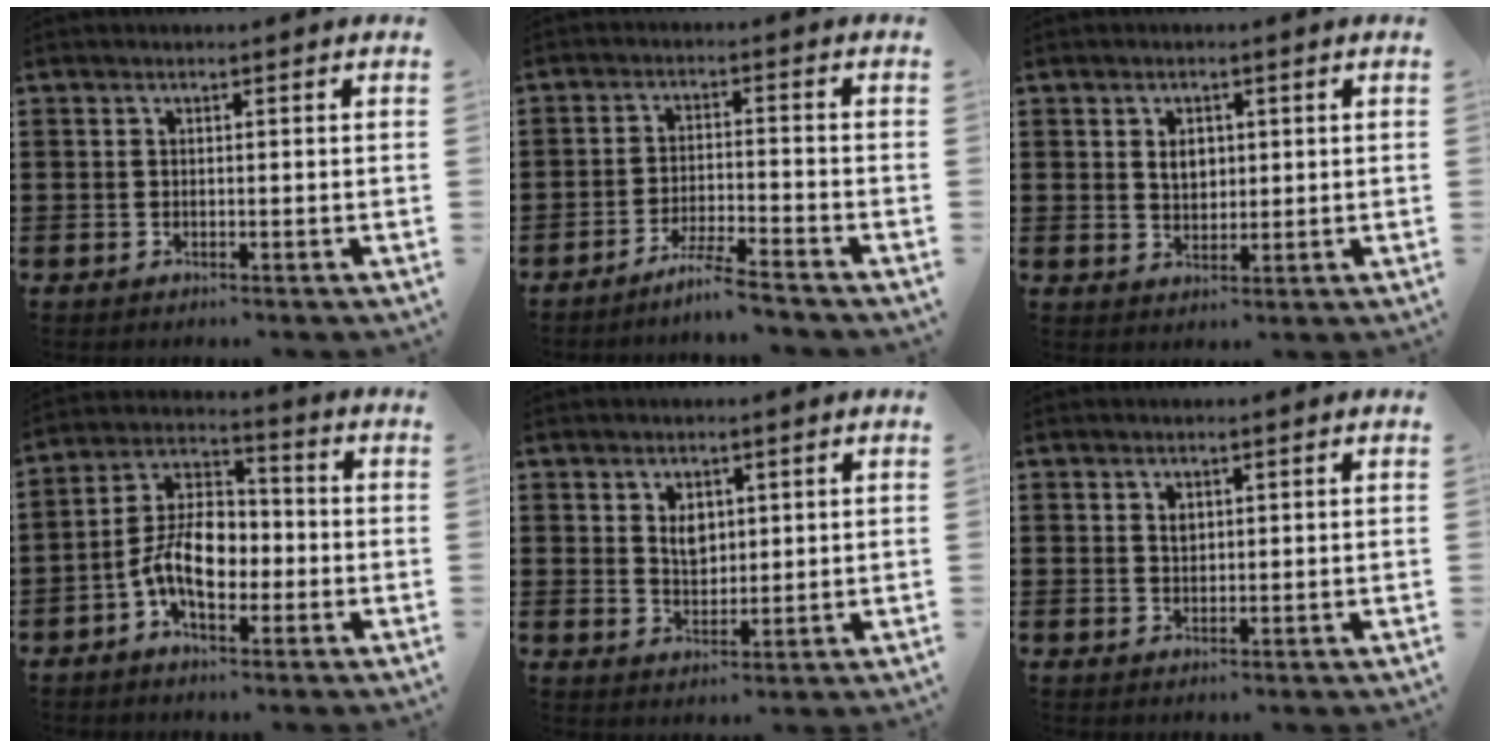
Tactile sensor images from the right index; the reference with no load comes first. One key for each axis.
{"total": 4.6, "fx": -4.3, "fy": -0.6, "fz": 1.6, "tx": -0.035, "ty": -0.008, "tz": -0.085}
{"total": 2.9, "fx": 0.7, "fy": 2.1, "fz": 2.0, "tx": -0.037, "ty": 0.006, "tz": 0.009}
{"total": 8.9, "fx": -2.6, "fy": 5.1, "fz": 6.8, "tx": -0.153, "ty": 0.004, "tz": -0.054}
{"total": 3.5, "fx": 1.3, "fy": 2.3, "fz": 2.3, "tx": -0.036, "ty": 0.002, "tz": 0.019}
{"total": 1.3, "fx": 0.6, "fy": 0.8, "fz": 0.8, "tx": -0.016, "ty": 0.004, "tz": 0.011}